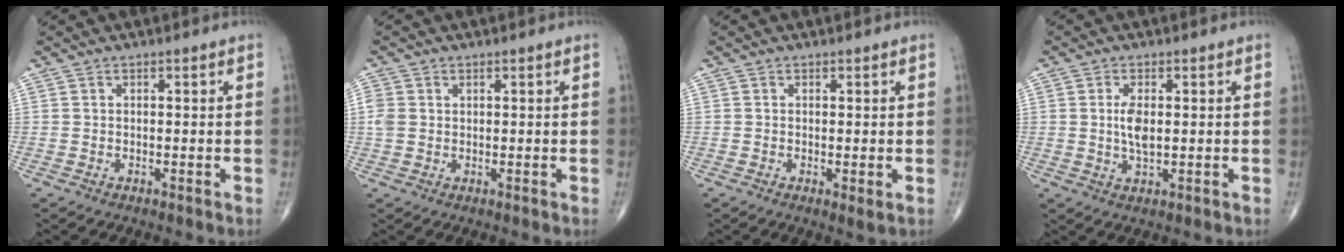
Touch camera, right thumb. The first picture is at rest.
{"total": 2.6, "force": [0.4, 2.1, 1.4], "torque": [-0.034, 0.002, 0.008]}
{"total": 1.4, "force": [-0.1, 0.2, 1.4], "torque": [-0.024, -0.007, 0.000]}
{"total": 4.2, "force": [0.4, 1.8, 3.8], "torque": [-0.077, -0.009, 0.008]}